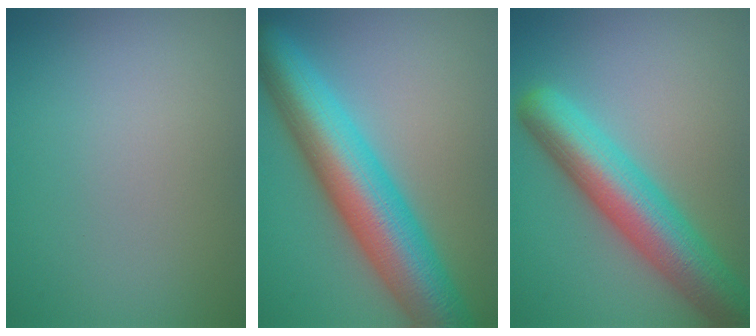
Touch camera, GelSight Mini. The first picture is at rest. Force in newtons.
{"total": 11.0, "press": 11.0, "slide": 0.2}
{"total": 8.7, "press": 8.7, "slide": 0.4}